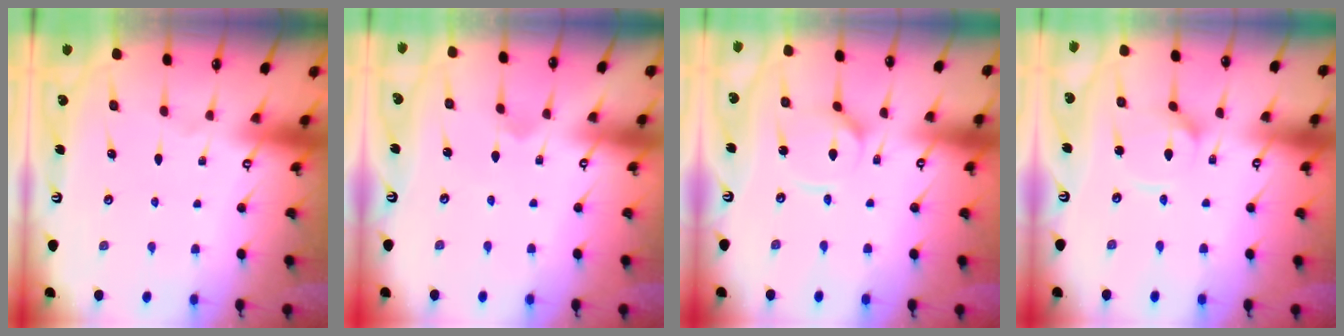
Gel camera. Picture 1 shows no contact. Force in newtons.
{"total": 1.7, "press": 1.6, "slide": 0.1}
{"total": 4.1, "press": 4.1, "slide": 0.4}
{"total": 3.6, "press": 3.6, "slide": 0.3}